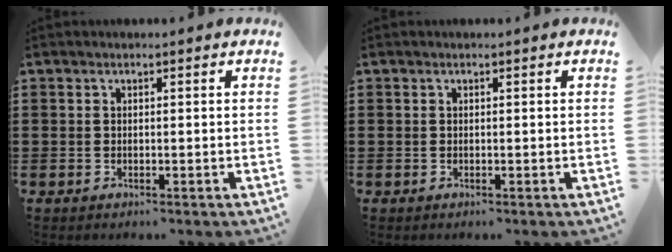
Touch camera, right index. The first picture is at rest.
{"total": 0.0}